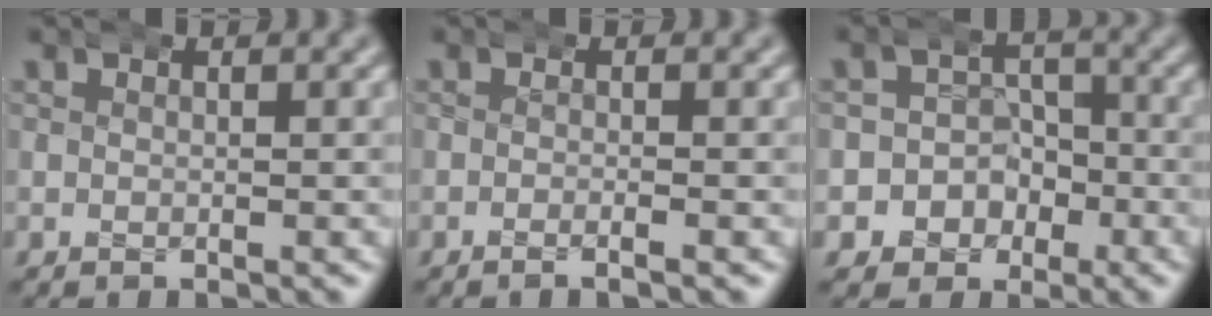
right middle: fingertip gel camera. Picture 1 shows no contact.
{"total": 1.2, "force": [-0.8, -0.4, 0.8], "torque": [-0.012, 0.009, -0.020]}
{"total": 8.7, "force": [-2.8, 8.1, 1.6], "torque": [-0.036, -0.014, -0.060]}